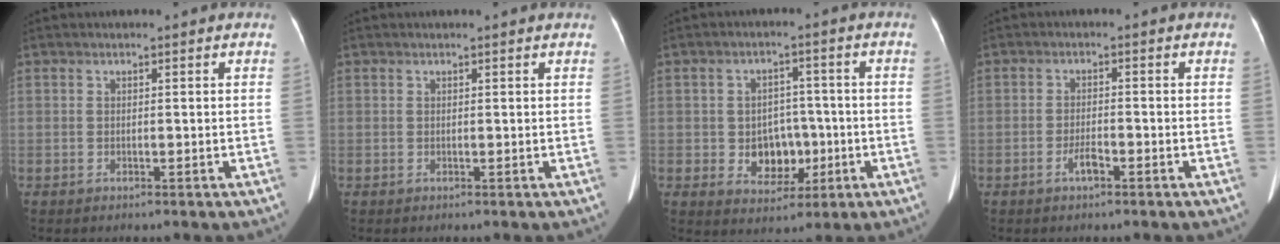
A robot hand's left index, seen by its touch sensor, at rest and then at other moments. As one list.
[{"total": 1.4, "force": [1.3, -0.1, 0.4], "torque": [-0.012, 0.006, 0.013]}, {"total": 6.7, "force": [-1.3, 5.1, 4.1], "torque": [-0.066, 0.011, -0.008]}, {"total": 2.3, "force": [-1.4, 0.6, 1.7], "torque": [-0.038, 0.000, -0.024]}]